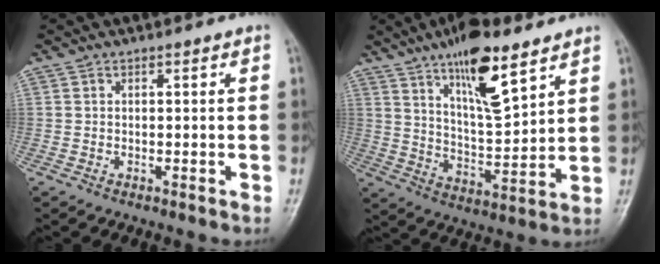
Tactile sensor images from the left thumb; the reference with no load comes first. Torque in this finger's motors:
{"motor_torque": [2.38, 0.99, 1.50, -1.00, 0.15]}